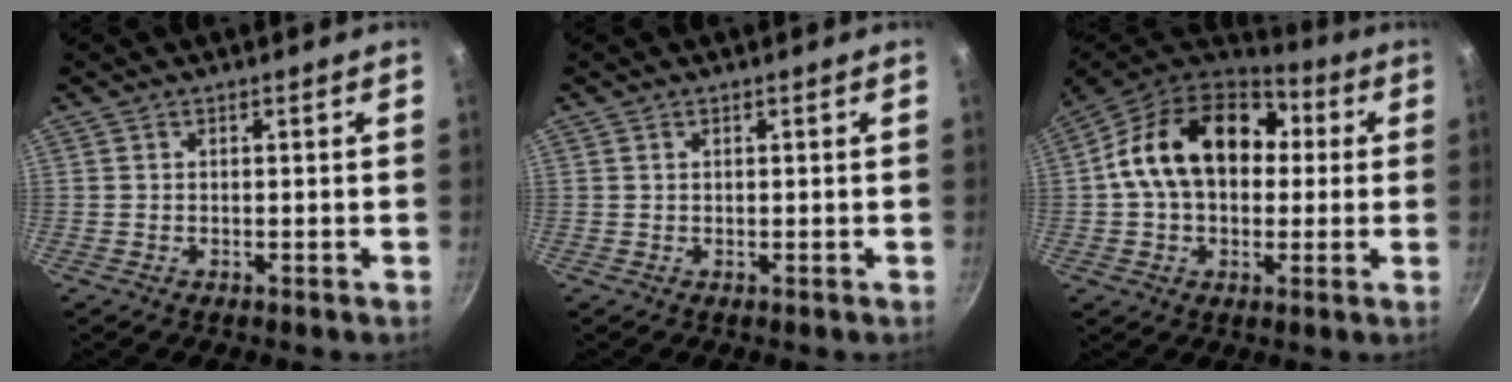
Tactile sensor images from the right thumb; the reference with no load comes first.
{"total": 0.0}
{"total": 20.4, "force": [2.2, 14.1, 14.6], "torque": [-0.235, 0.036, 0.029]}